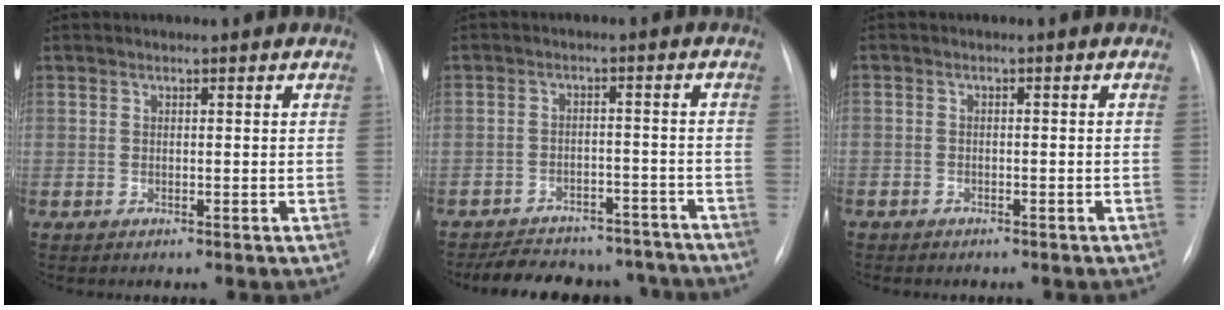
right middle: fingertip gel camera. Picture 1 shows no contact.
{"total": 15.5, "force": [-13.9, 5.5, 4.2], "torque": [-0.076, 0.015, -0.177]}
{"total": 2.1, "force": [-1.7, 1.2, 0.6], "torque": [-0.013, 0.002, -0.016]}